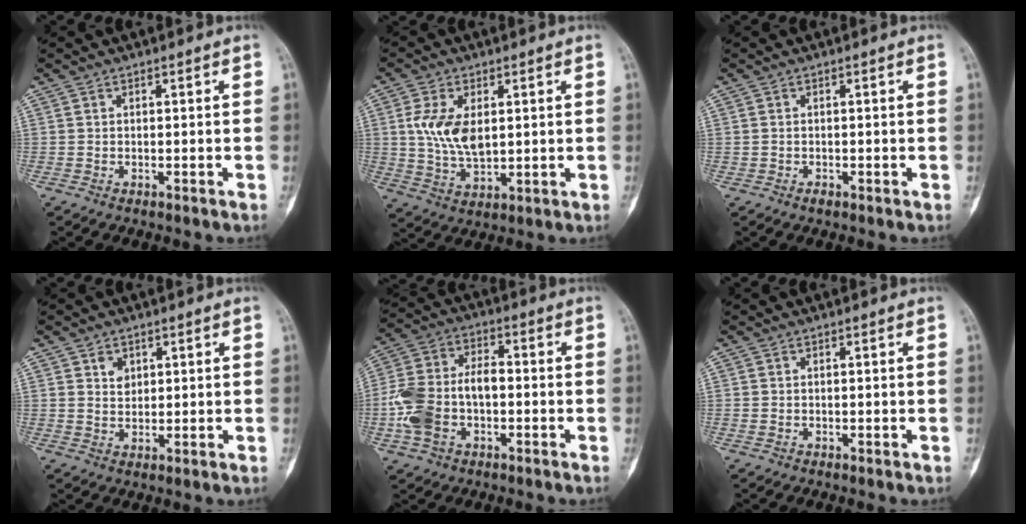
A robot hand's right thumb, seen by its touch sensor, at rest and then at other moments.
{"total": 9.4, "force": [1.8, 5.4, 7.5], "torque": [-0.141, -0.009, 0.043]}
{"total": 0.6, "force": [-0.4, 0.4, 0.0], "torque": [0.000, 0.002, -0.007]}
{"total": 2.9, "force": [1.5, 2.3, 1.1], "torque": [-0.001, -0.009, 0.028]}
{"total": 13.0, "force": [-2.4, 8.3, 9.7], "torque": [-0.200, 0.035, -0.050]}
{"total": 0.5, "force": [-0.2, 0.5, 0.1], "torque": [-0.003, 0.001, -0.001]}